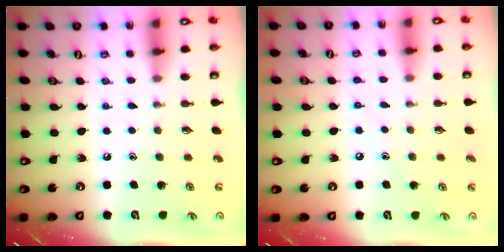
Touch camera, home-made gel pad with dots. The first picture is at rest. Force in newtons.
{"total": 3.8, "press": 3.8, "slide": 0.5}